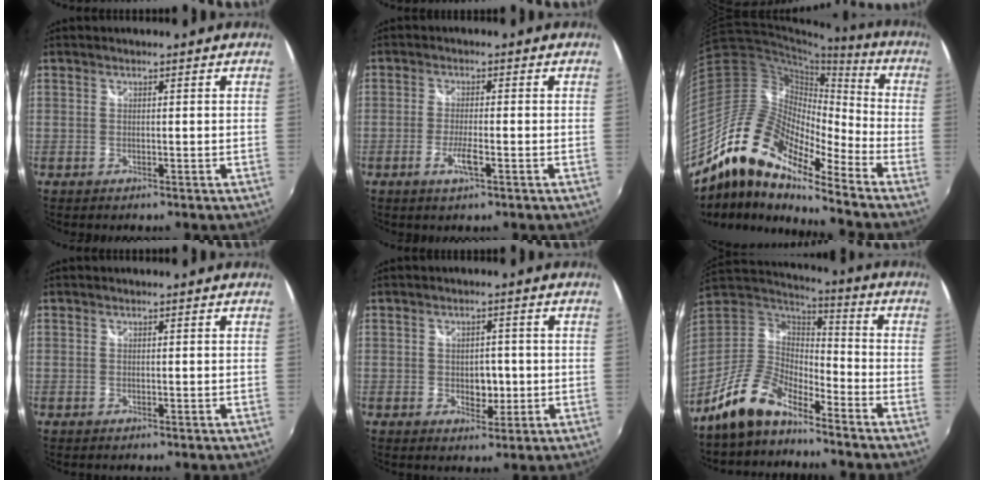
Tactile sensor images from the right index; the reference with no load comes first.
{"total": 3.7, "force": [-1.7, 0.4, 3.3], "torque": [-0.070, -0.006, -0.034]}
{"total": 16.5, "force": [-11.7, 4.5, 10.8], "torque": [-0.170, -0.006, -0.237]}
{"total": 0.0}
{"total": 4.1, "force": [-0.6, 3.0, 2.8], "torque": [-0.043, -0.001, -0.007]}
{"total": 12.6, "force": [-9.6, 4.6, 6.7], "torque": [-0.148, 0.007, -0.187]}